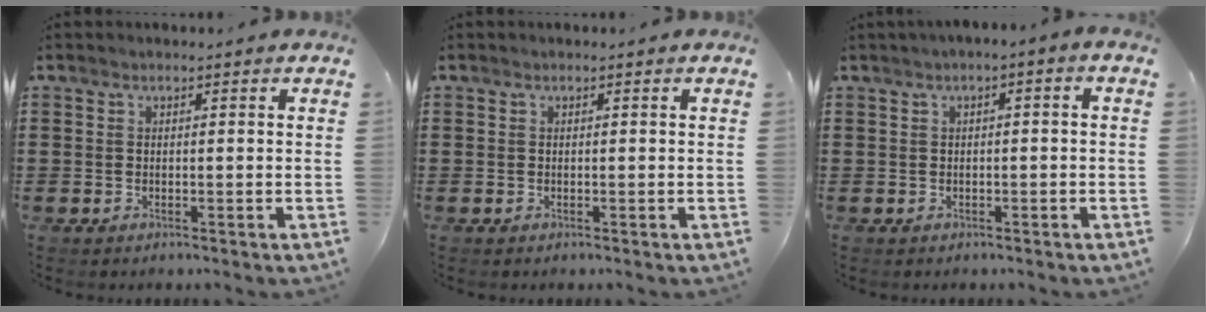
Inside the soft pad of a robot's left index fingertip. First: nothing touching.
{"total": 0.0}
{"total": 1.4, "force": [-0.8, 0.2, 1.2], "torque": [-0.019, -0.001, -0.015]}